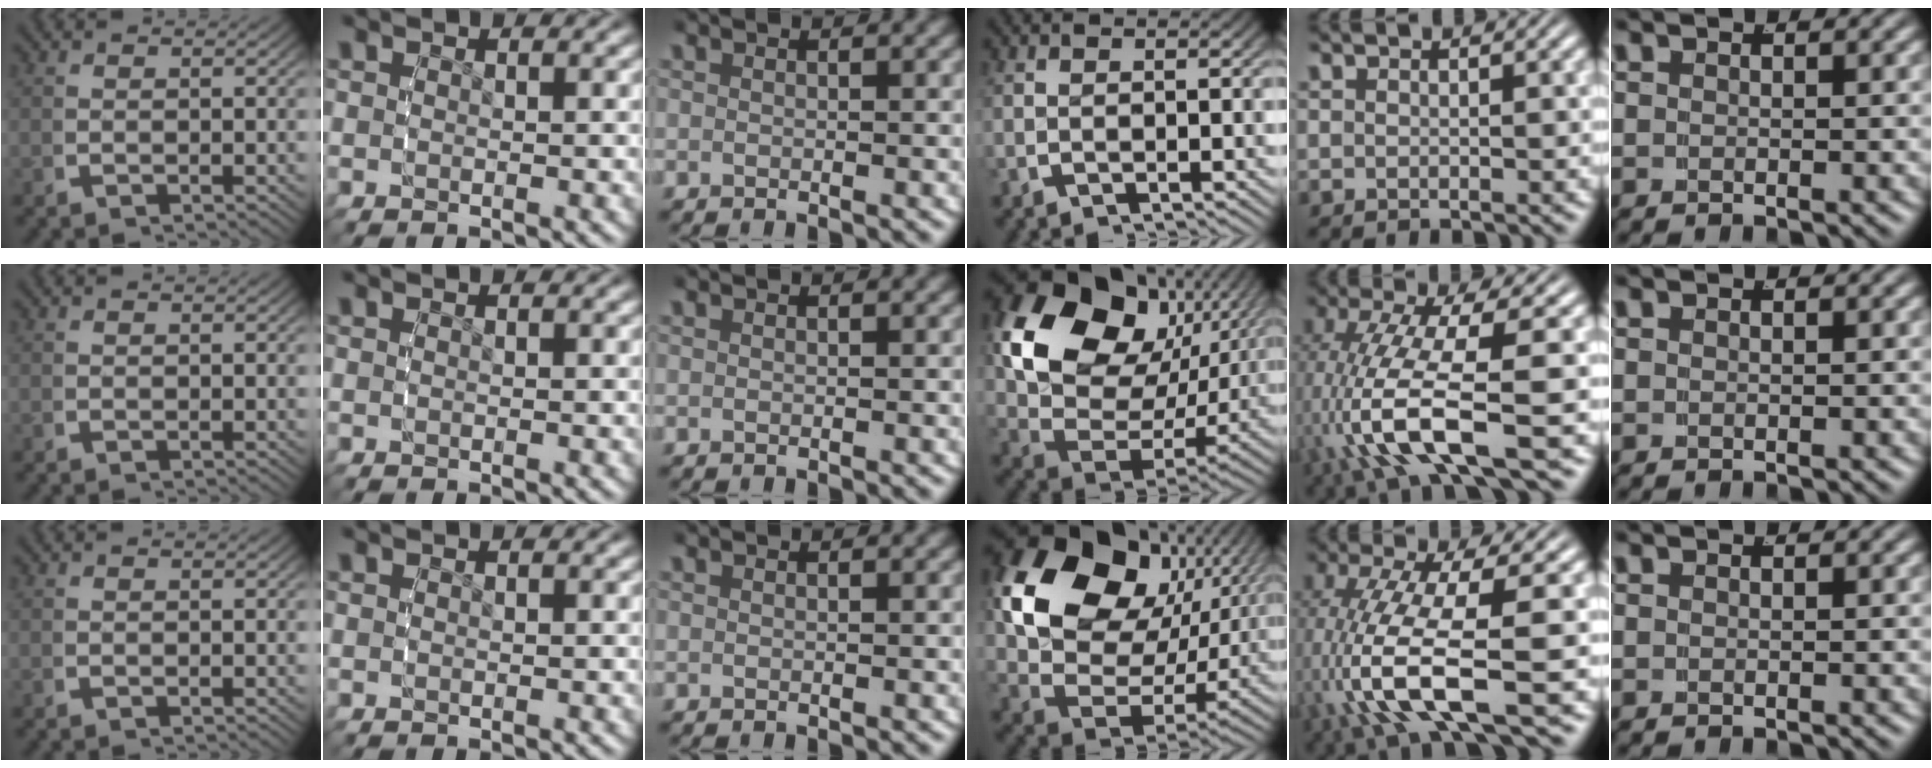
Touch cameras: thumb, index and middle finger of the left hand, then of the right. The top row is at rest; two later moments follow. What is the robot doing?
{"motion": "grasp_and_lifting", "object": "bowl"}